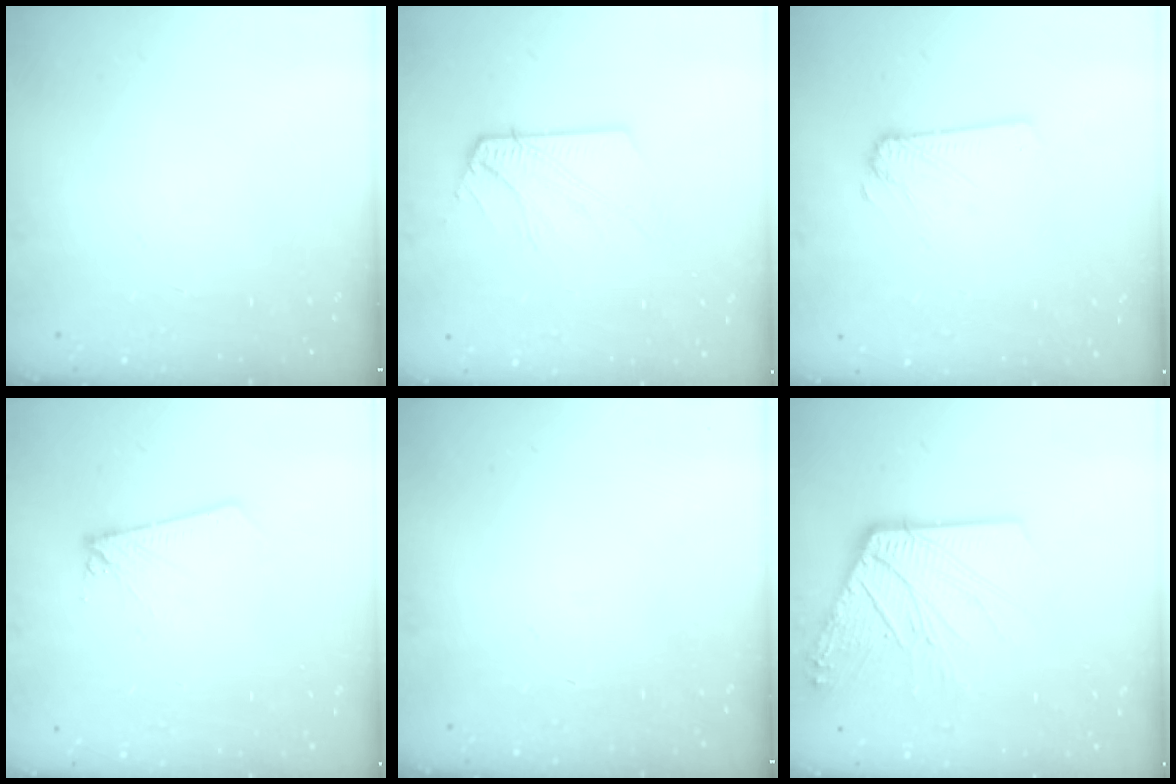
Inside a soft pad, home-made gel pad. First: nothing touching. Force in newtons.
{"total": 8.2, "press": 8.1, "slide": 1.0}
{"total": 1.9, "press": 1.9, "slide": 0.1}
{"total": 2.2, "press": 2.2, "slide": 0.3}
{"total": 0.0}
{"total": 14.3, "press": 14.1, "slide": 1.9}